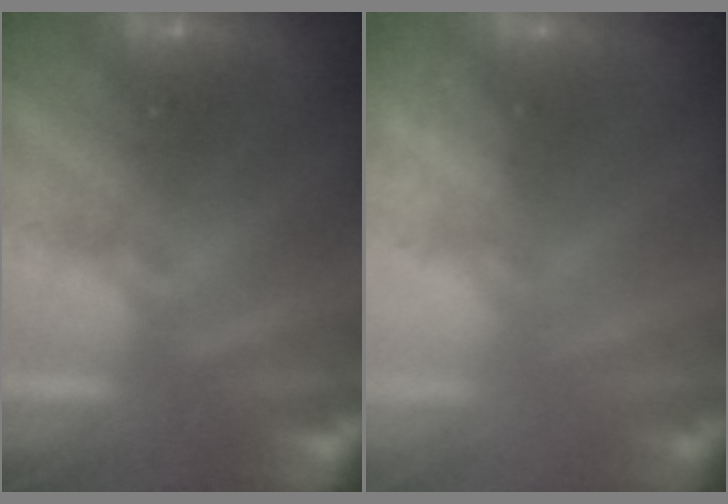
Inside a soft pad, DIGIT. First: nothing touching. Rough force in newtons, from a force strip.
{"total": 7.8}